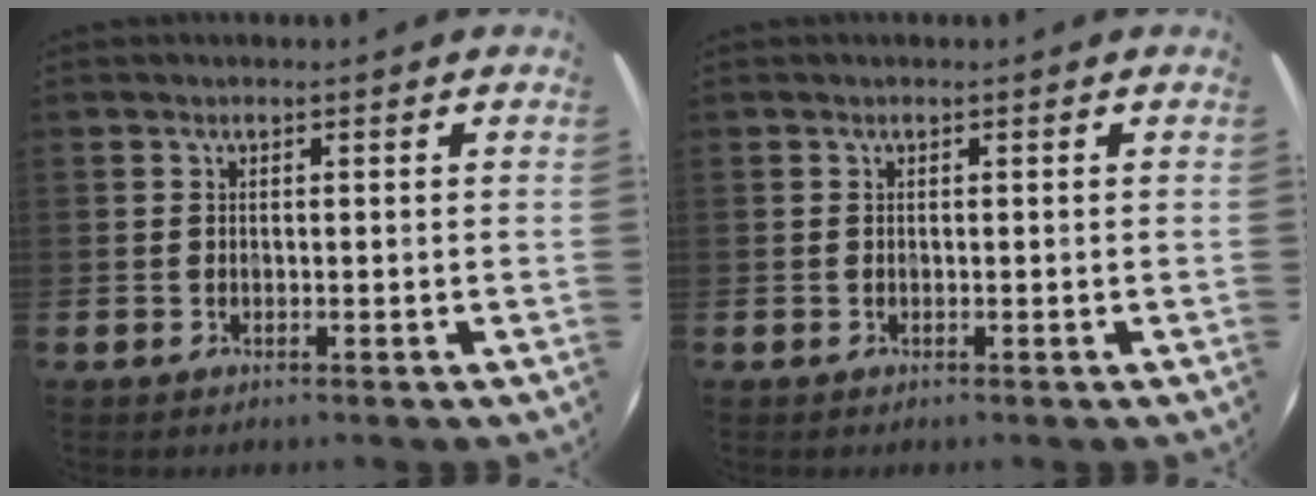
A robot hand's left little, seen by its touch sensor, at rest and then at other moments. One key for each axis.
{"total": 0.0}